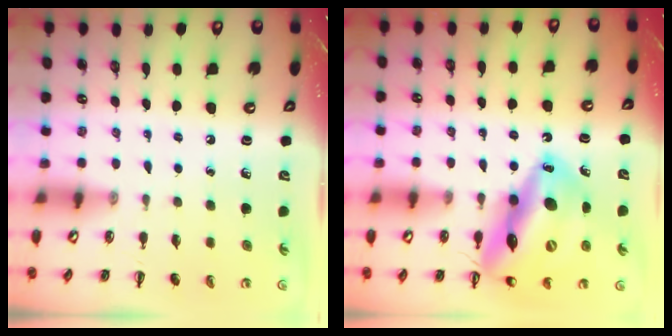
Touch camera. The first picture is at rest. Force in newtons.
{"total": 20.8, "press": 19.9, "slide": 5.8}